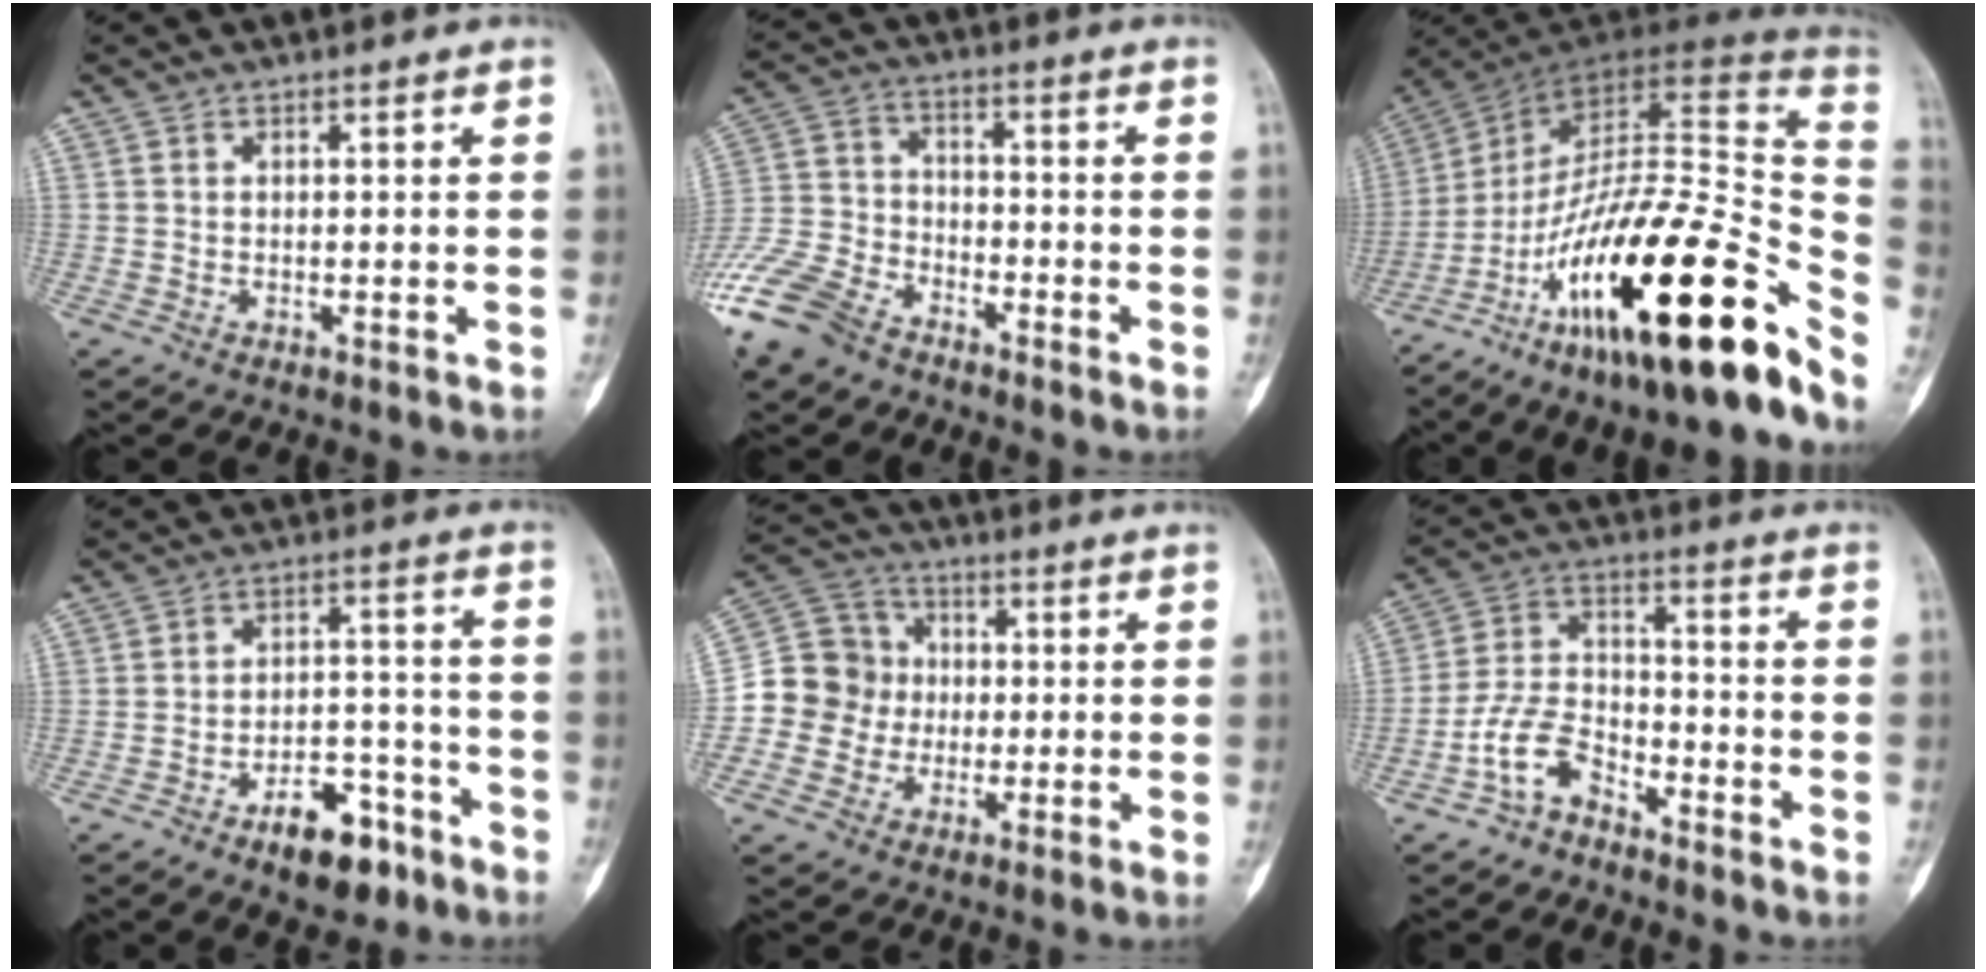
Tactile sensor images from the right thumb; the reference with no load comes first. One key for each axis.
{"total": 14.2, "fx": -10.0, "fy": 7.6, "fz": 6.5, "tx": -0.149, "ty": 0.027, "tz": -0.197}
{"total": 35.0, "fx": -16.4, "fy": 10.2, "fz": 29.2, "tx": -0.372, "ty": 0.076, "tz": -0.258}
{"total": 10.0, "fx": -6.3, "fy": 5.2, "fz": 5.8, "tx": -0.060, "ty": 0.053, "tz": -0.093}
{"total": 11.4, "fx": -1.2, "fy": 10.9, "fz": 3.0, "tx": -0.027, "ty": 0.035, "tz": -0.026}
{"total": 8.2, "fx": -5.4, "fy": 4.5, "fz": 4.2, "tx": -0.087, "ty": 0.052, "tz": -0.110}